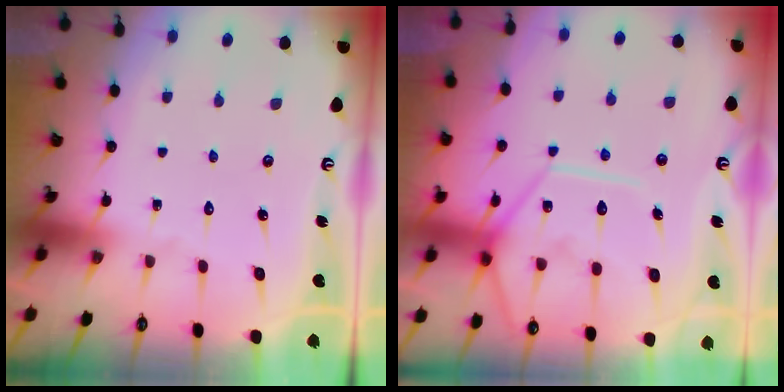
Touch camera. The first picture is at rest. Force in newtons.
{"total": 13.4, "press": 13.3, "slide": 1.3}